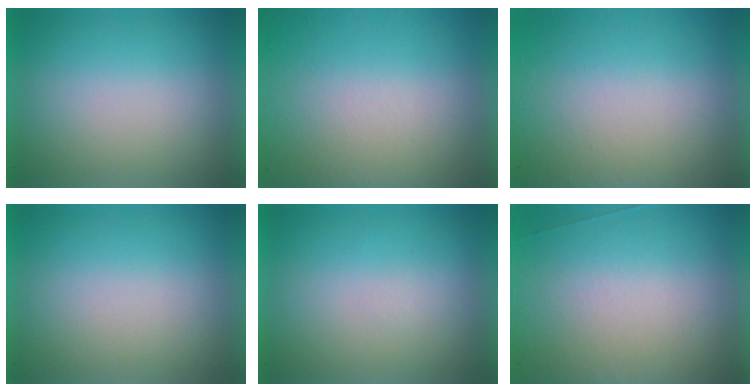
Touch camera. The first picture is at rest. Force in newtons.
{"total": 9.5}
{"total": 8.1}
{"total": 0.0}
{"total": 1.0}
{"total": 6.7}